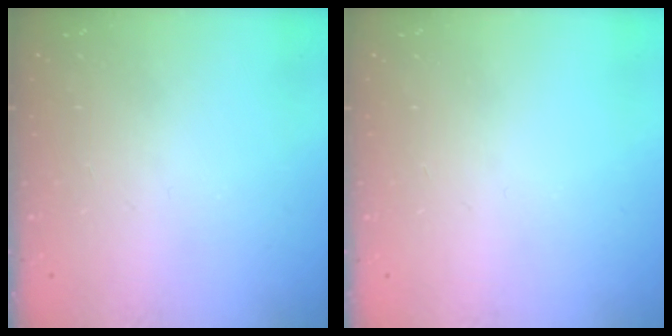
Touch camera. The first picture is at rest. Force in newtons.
{"total": 0.0}